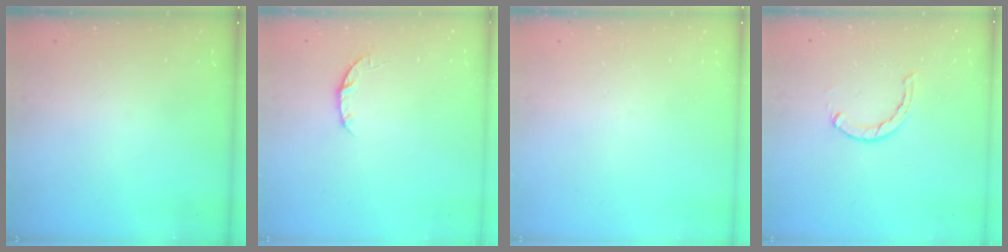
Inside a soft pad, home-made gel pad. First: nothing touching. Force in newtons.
{"total": 3.5, "press": 3.4, "slide": 0.4}
{"total": 0.0}
{"total": 1.5, "press": 1.5, "slide": 0.2}